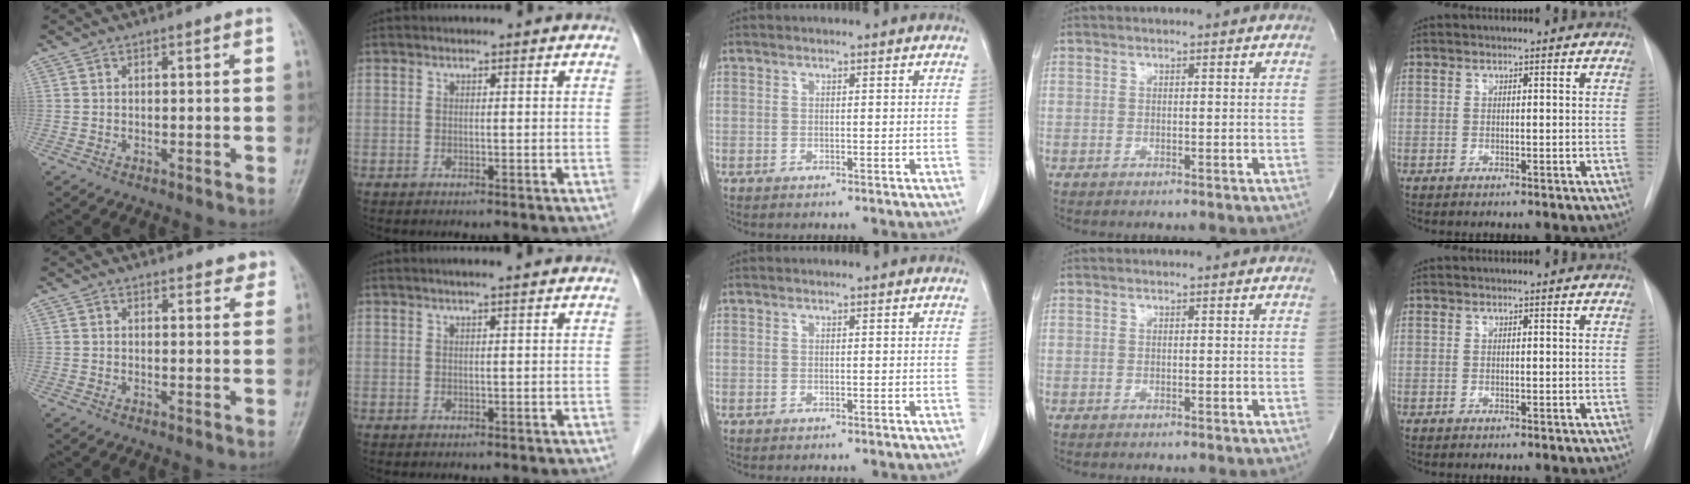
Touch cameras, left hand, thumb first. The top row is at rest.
{"thumb": {"total": 2.8, "force": [2.5, 1.2, 0.6], "torque": [0.015, -0.013, 0.021]}, "index": {"total": 1.8, "force": [1.4, -0.3, 1.2], "torque": [-0.017, 0.010, 0.025]}}